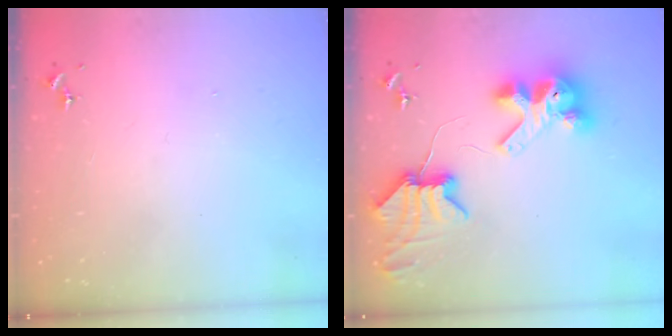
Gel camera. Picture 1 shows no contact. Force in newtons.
{"total": 9.6, "press": 9.6, "slide": 1.3}